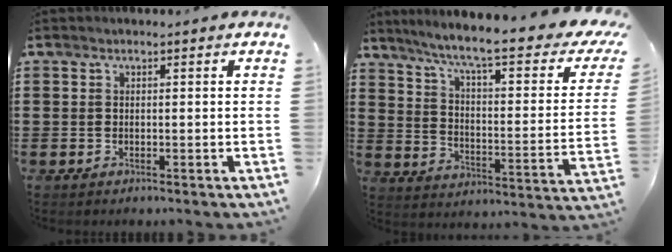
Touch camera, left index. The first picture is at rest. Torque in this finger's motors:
{"motor_torque": [0.71, 0.14, 1.05, 0.21]}